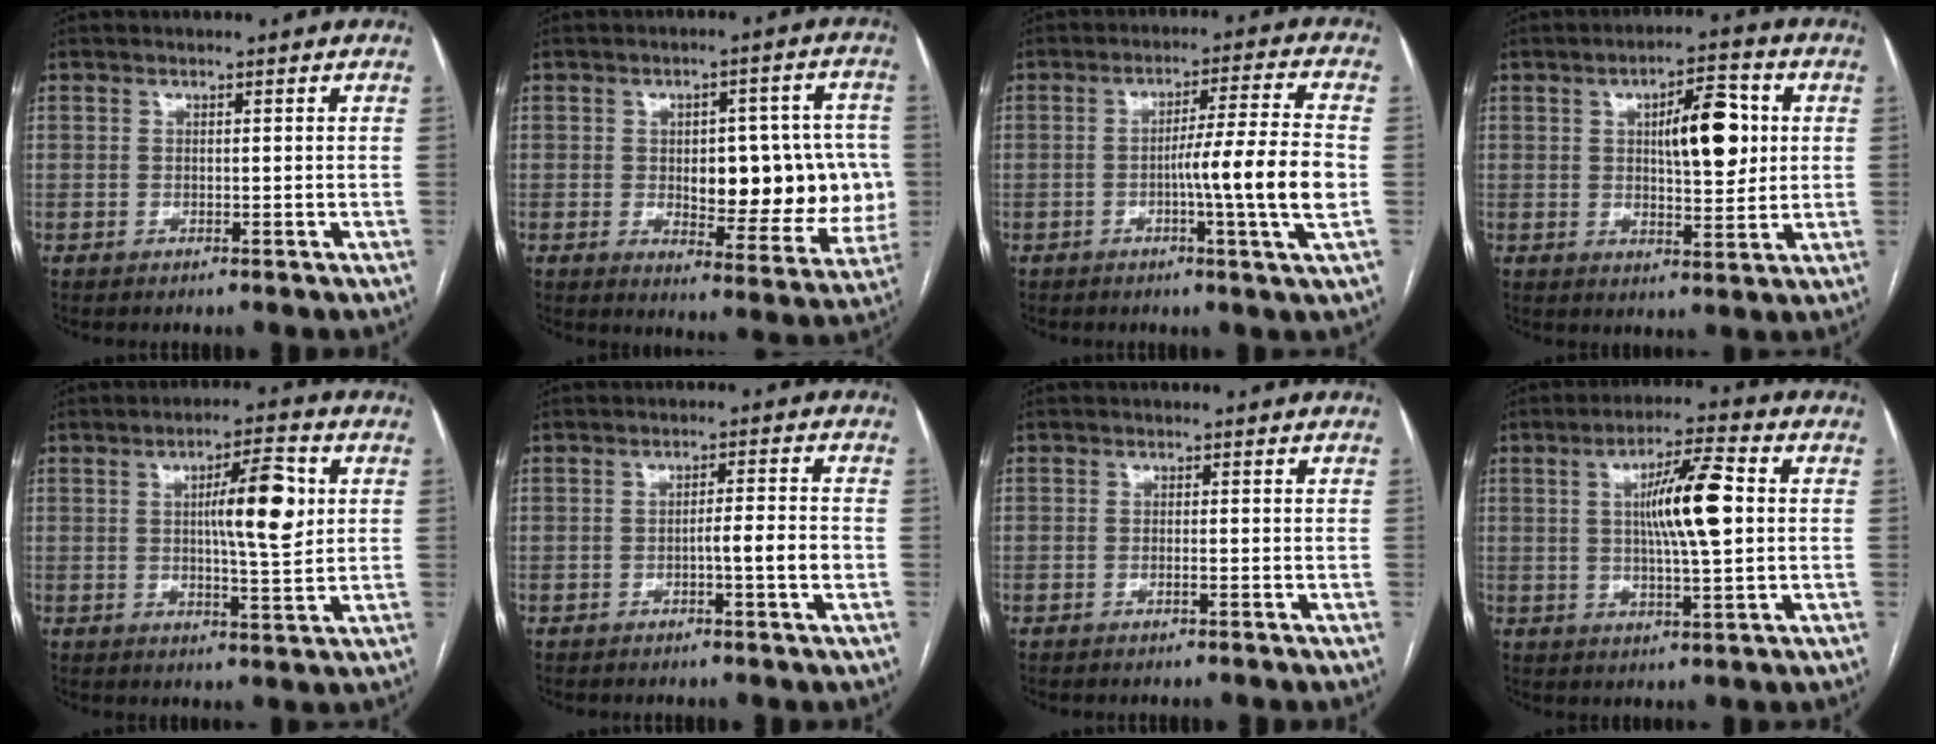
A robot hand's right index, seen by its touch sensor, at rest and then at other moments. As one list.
[{"total": 15.4, "force": [-0.7, 6.5, 13.9], "torque": [-0.165, 0.015, 0.006]}, {"total": 10.9, "force": [-2.1, -1.5, 10.6], "torque": [-0.168, -0.006, -0.037]}, {"total": 9.8, "force": [2.1, 3.0, 9.1], "torque": [-0.136, 0.013, 0.034]}, {"total": 9.5, "force": [1.9, 1.6, 9.2], "torque": [-0.142, 0.008, 0.032]}, {"total": 4.2, "force": [-1.3, -0.1, 4.0], "torque": [-0.059, 0.005, -0.020]}, {"total": 0.8, "force": [-0.4, 0.0, 0.7], "torque": [-0.015, 0.000, -0.006]}, {"total": 10.3, "force": [1.4, 1.0, 10.2], "torque": [-0.177, 0.008, 0.023]}]